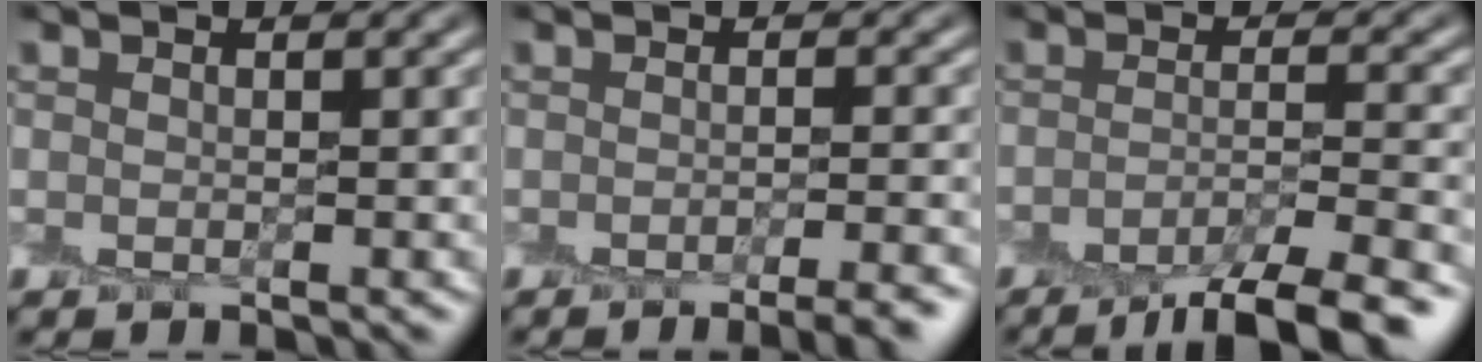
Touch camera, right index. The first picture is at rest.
{"total": 4.2, "force": [-3.5, 0.7, 2.2], "torque": [-0.020, -0.010, -0.042]}
{"total": 6.3, "force": [-4.6, 1.2, 4.2], "torque": [-0.056, -0.005, -0.071]}